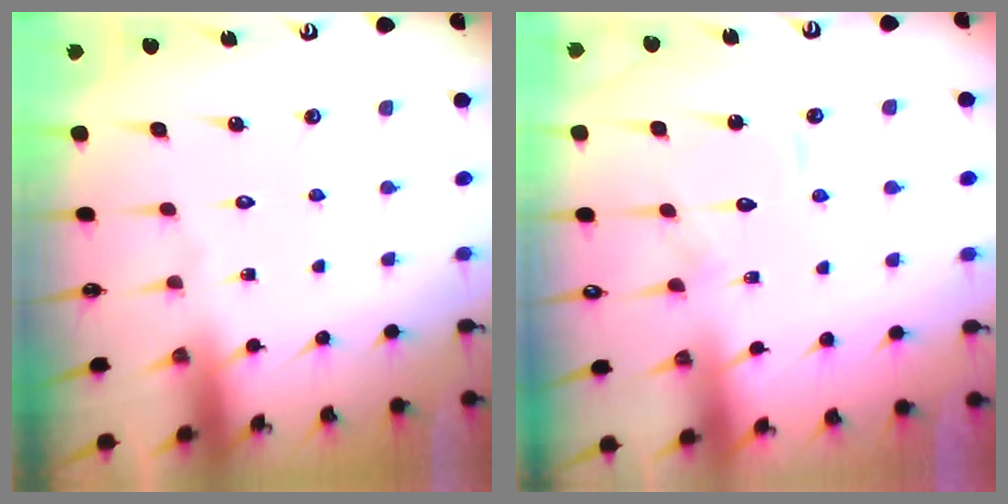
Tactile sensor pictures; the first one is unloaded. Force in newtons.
{"total": 9.0, "press": 9.0, "slide": 0.6}